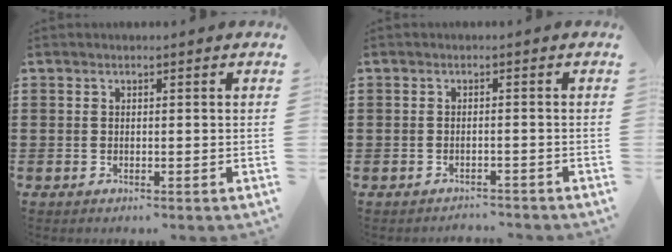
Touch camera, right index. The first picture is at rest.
{"total": 1.3, "force": [-1.3, 0.3, -0.1], "torque": [-0.004, 0.003, -0.029]}